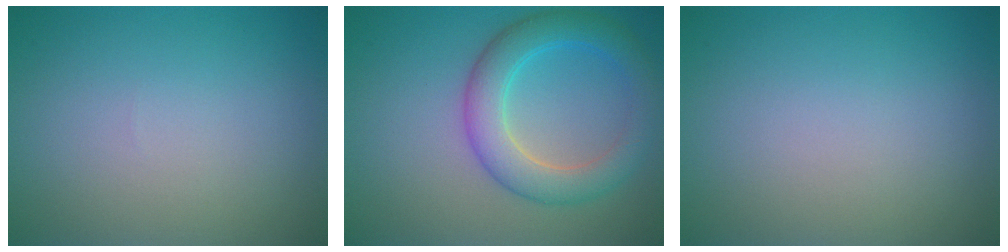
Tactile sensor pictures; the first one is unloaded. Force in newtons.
{"total": 5.2, "press": 5.2, "slide": 0.1}
{"total": 0.0}